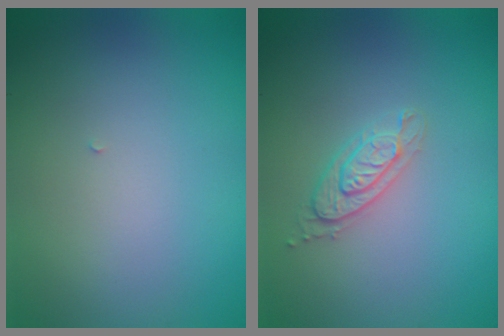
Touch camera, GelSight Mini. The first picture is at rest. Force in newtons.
{"total": 2.1, "press": 2.1, "slide": 0.4}